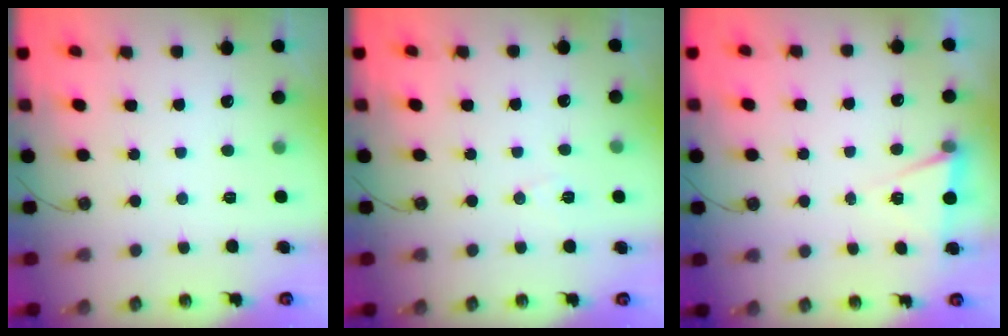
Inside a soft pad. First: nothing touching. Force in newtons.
{"total": 5.3, "press": 4.1, "slide": 3.3}
{"total": 5.2, "press": 2.7, "slide": 4.5}